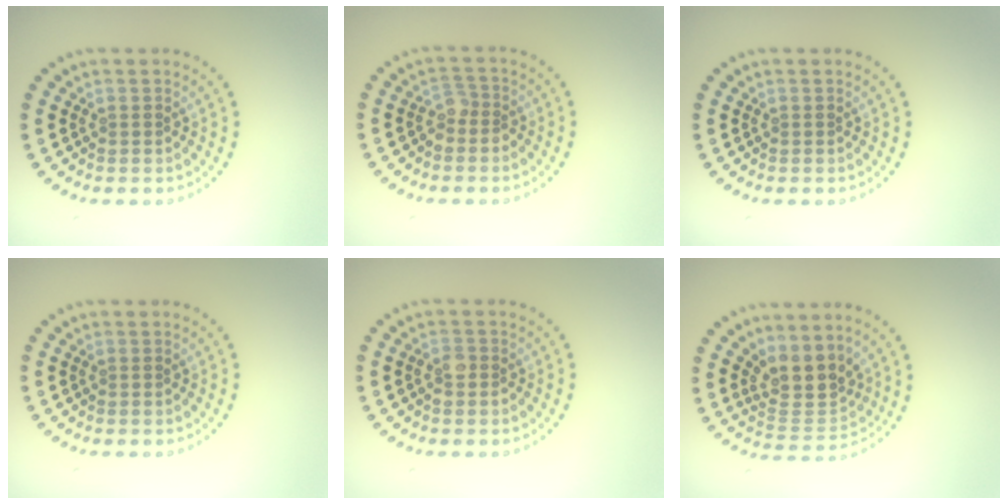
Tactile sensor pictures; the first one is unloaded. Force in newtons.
{"total": 1.6, "press": 1.3, "slide": 1.0}
{"total": 0.0}
{"total": 0.0}
{"total": 1.0, "press": 0.9, "slide": 0.5}
{"total": 3.9, "press": 3.3, "slide": 2.1}